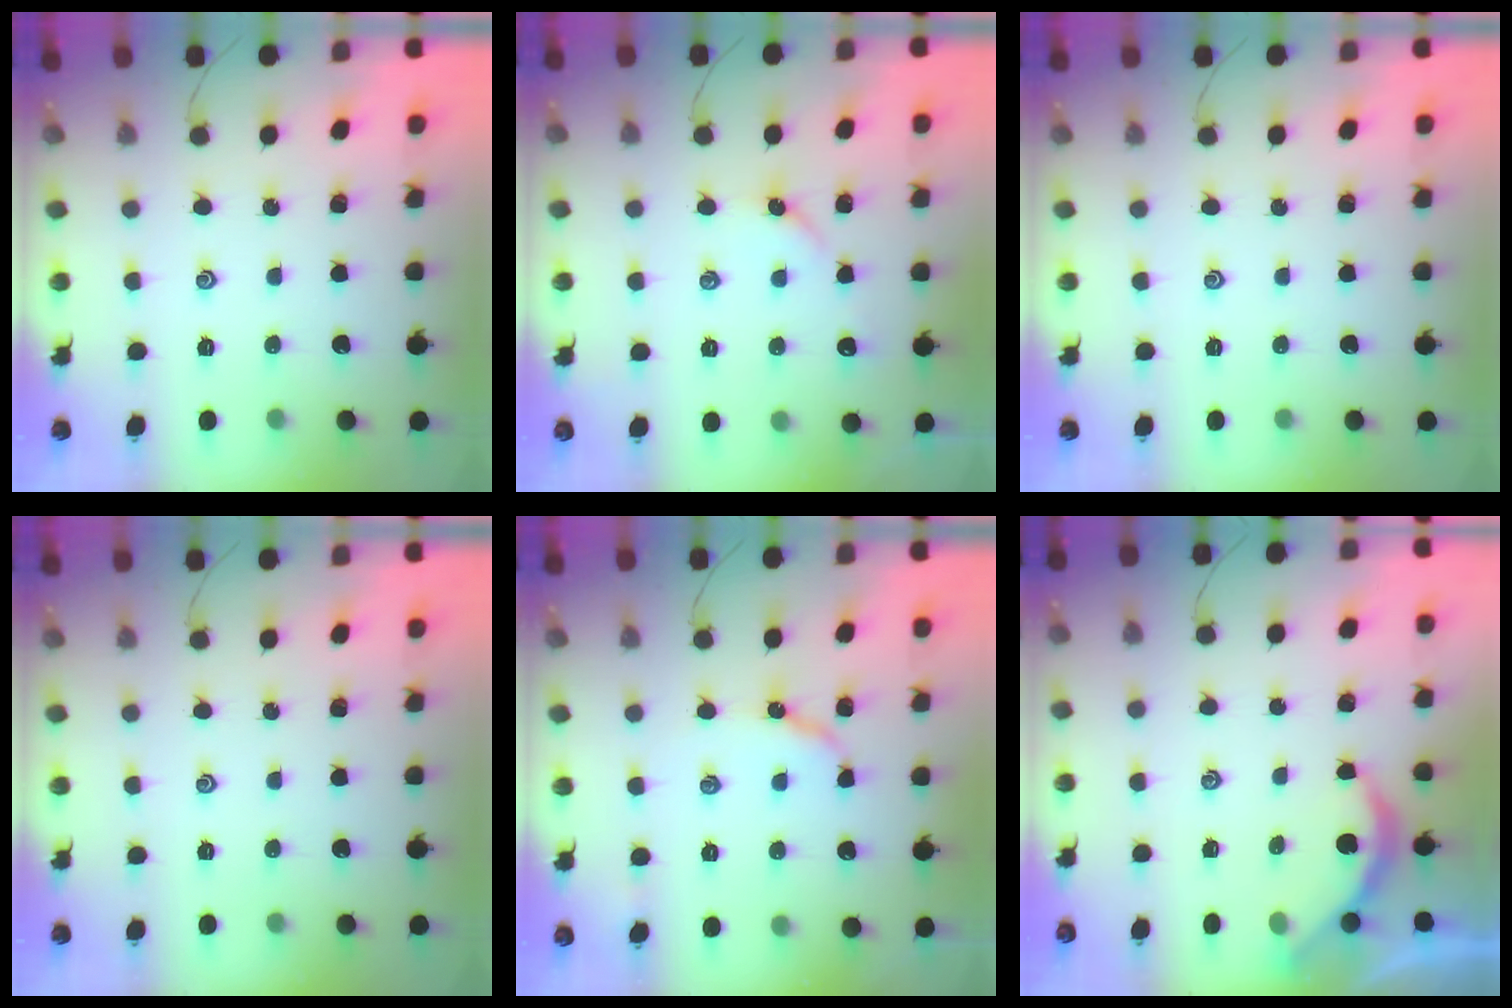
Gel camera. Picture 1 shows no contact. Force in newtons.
{"total": 3.8, "press": 3.7, "slide": 0.5}
{"total": 0.0}
{"total": 0.0}
{"total": 5.0, "press": 4.9, "slide": 0.6}
{"total": 3.6, "press": 3.6, "slide": 0.4}